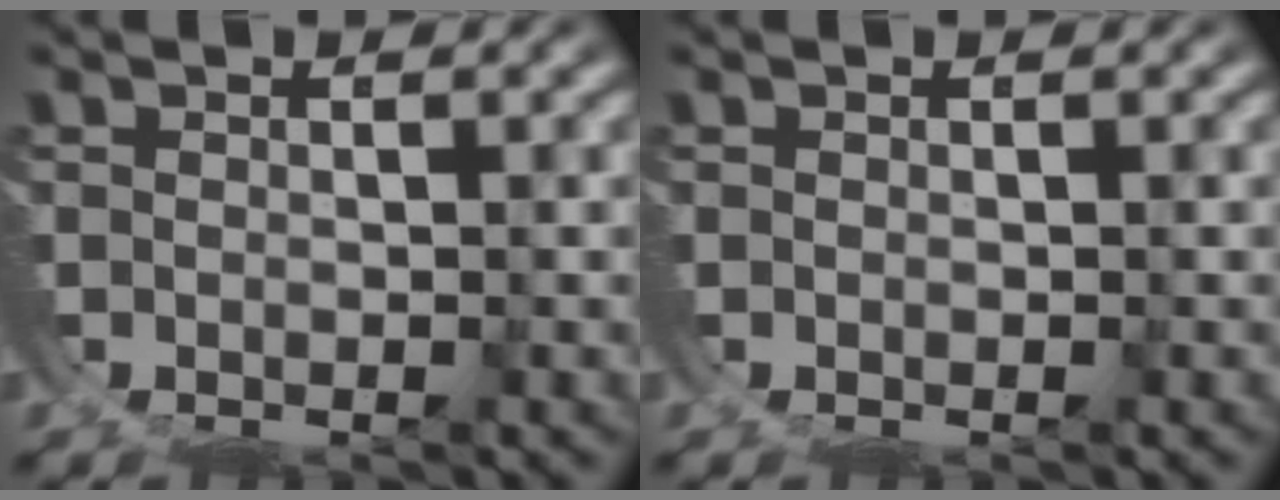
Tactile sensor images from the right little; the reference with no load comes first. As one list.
[{"total": 0.0}]